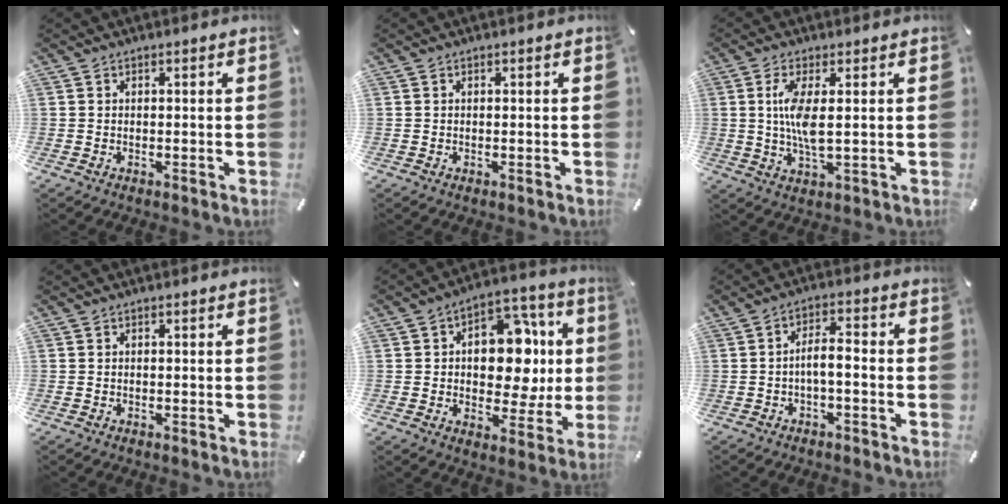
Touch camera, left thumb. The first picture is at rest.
{"total": 0.0}
{"total": 7.9, "force": [0.9, 2.1, 7.5], "torque": [-0.171, -0.011, 0.007]}
{"total": 0.0}
{"total": 15.2, "force": [1.1, 10.4, 11.0], "torque": [-0.135, -0.008, 0.022]}
{"total": 4.7, "force": [-1.9, 1.5, 4.1], "torque": [-0.071, 0.014, -0.035]}